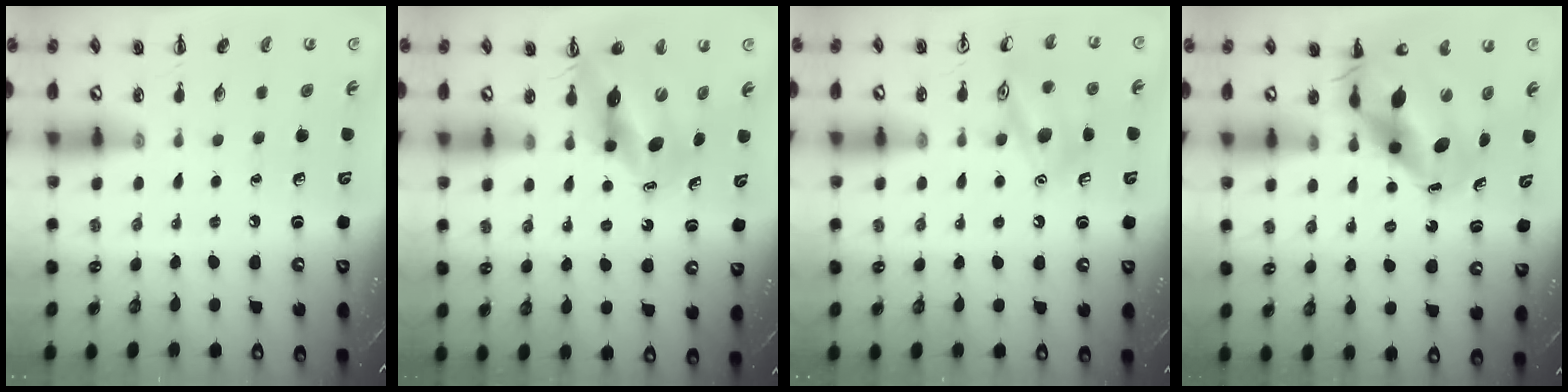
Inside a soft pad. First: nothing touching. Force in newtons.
{"total": 10.6, "press": 10.1, "slide": 3.1}
{"total": 14.0, "press": 13.9, "slide": 1.1}
{"total": 11.4, "press": 11.0, "slide": 2.8}